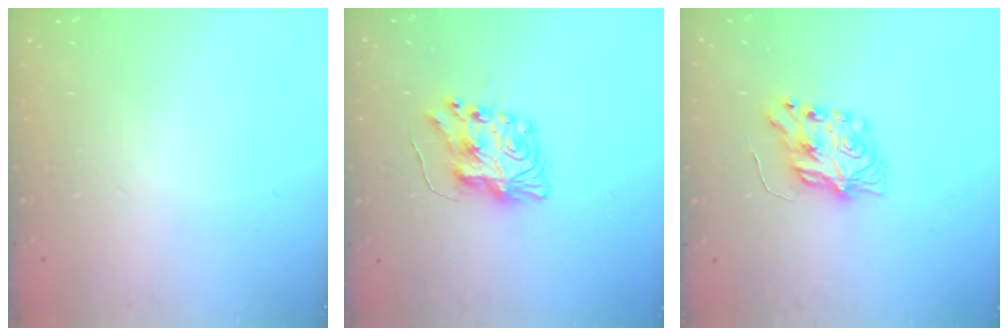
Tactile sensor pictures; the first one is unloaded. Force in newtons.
{"total": 8.5, "press": 8.5, "slide": 0.4}
{"total": 7.3, "press": 7.3, "slide": 0.2}